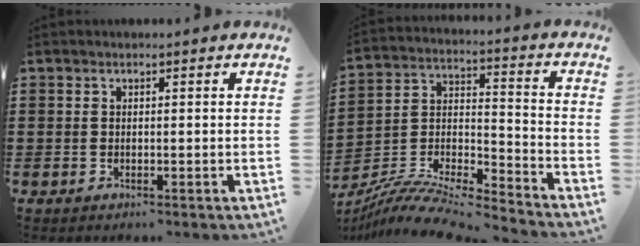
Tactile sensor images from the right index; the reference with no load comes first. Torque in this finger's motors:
{"motor_torque": [-1.14, 1.00, 0.47, 0.10]}